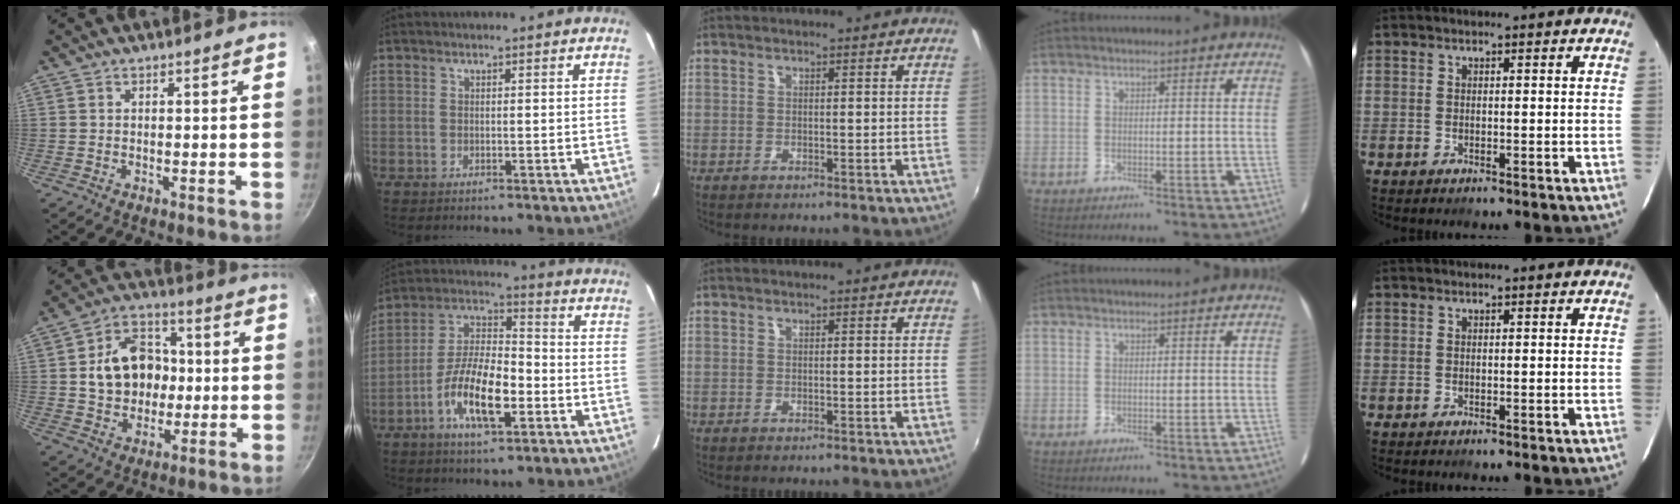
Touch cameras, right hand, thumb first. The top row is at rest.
{"thumb": {"total": 13.7, "force": [0.5, 11.0, 8.2], "torque": [-0.100, 0.024, 0.006]}, "index": {"total": 13.3, "force": [-5.3, 4.9, 11.2], "torque": [-0.224, 0.004, -0.098]}}